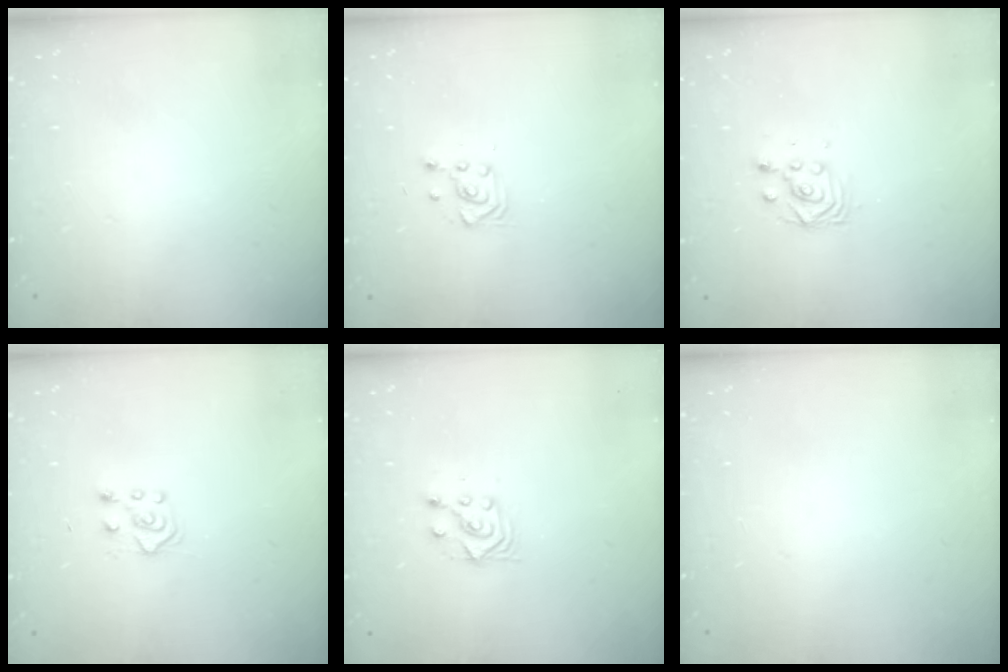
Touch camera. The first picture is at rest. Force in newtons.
{"total": 2.8, "press": 2.7, "slide": 0.7}
{"total": 2.8, "press": 2.5, "slide": 1.3}
{"total": 6.1, "press": 6.1, "slide": 0.5}
{"total": 4.9, "press": 4.8, "slide": 1.0}
{"total": 0.0}